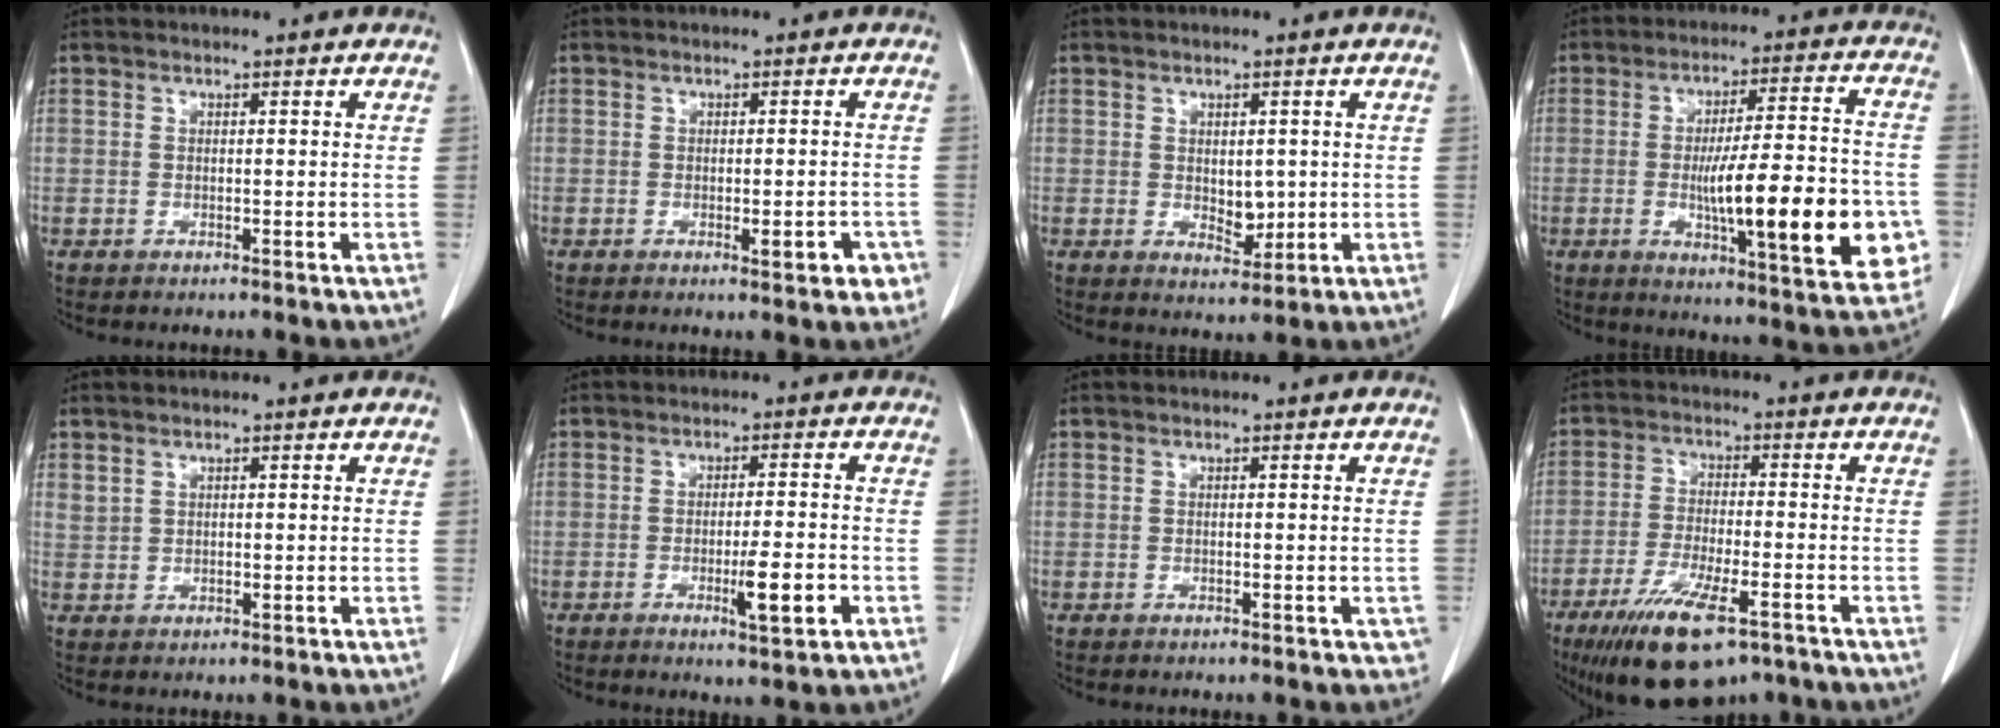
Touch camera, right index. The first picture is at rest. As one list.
[{"total": 3.7, "force": [-1.6, 1.2, 3.1], "torque": [-0.031, -0.001, -0.017]}, {"total": 3.3, "force": [-0.2, 1.9, 2.7], "torque": [-0.039, -0.006, 0.007]}, {"total": 20.2, "force": [-4.4, 3.3, 19.5], "torque": [-0.237, 0.003, -0.053]}, {"total": 1.4, "force": [1.0, 0.9, 0.4], "torque": [-0.007, 0.003, 0.022]}, {"total": 6.0, "force": [-2.2, 0.5, 5.5], "torque": [-0.088, -0.007, -0.031]}, {"total": 1.4, "force": [-0.5, 0.7, 1.1], "torque": [-0.010, -0.001, -0.002]}, {"total": 12.9, "force": [-8.2, 3.3, 9.5], "torque": [-0.173, -0.026, -0.133]}]